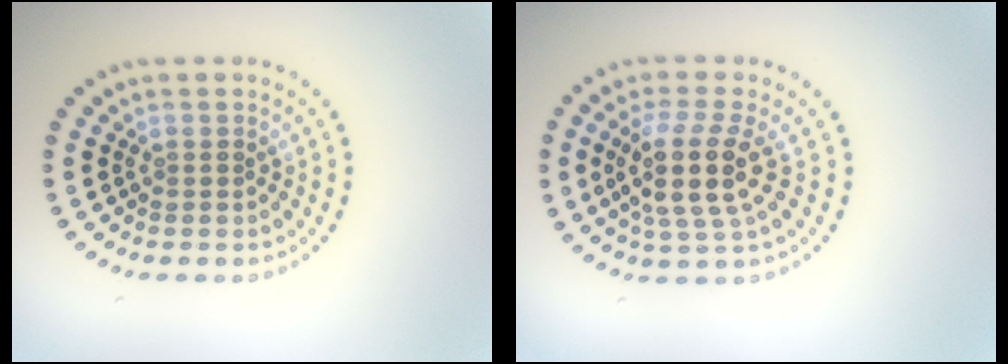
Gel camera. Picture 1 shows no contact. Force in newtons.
{"total": 4.5, "press": 3.7, "slide": 2.5}